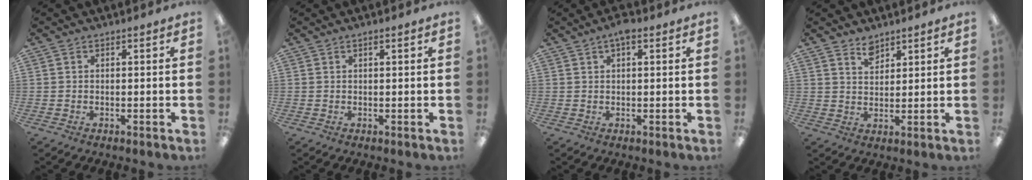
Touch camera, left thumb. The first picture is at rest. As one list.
[{"total": 0.9, "force": [0.5, 0.1, 0.8], "torque": [-0.015, 0.000, 0.009]}, {"total": 2.9, "force": [1.7, 0.9, 2.2], "torque": [-0.038, 0.002, 0.028]}, {"total": 4.1, "force": [3.5, 1.8, 1.1], "torque": [-0.020, -0.016, 0.066]}]